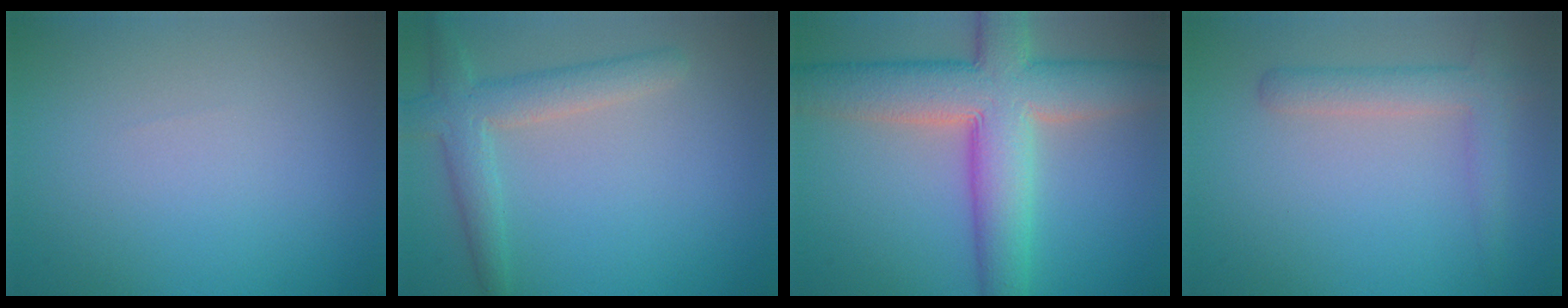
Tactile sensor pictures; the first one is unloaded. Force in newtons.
{"total": 3.6, "press": 3.6, "slide": 0.1}
{"total": 10.1, "press": 10.1, "slide": 0.6}
{"total": 2.9, "press": 2.9, "slide": 0.2}